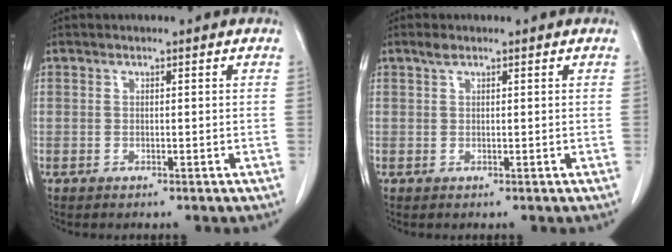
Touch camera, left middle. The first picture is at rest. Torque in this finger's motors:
{"motor_torque": [0.30, -0.09, -0.09, 0.01]}